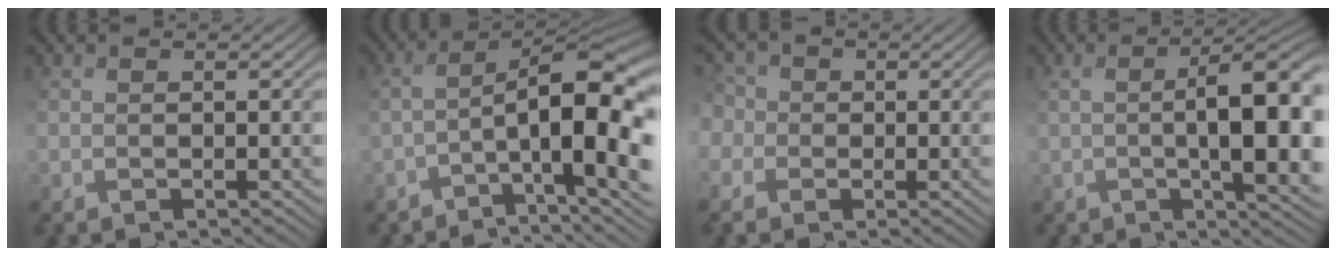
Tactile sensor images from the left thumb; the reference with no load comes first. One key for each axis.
{"total": 12.8, "fx": -4.0, "fy": 4.1, "fz": 11.4, "tx": -0.177, "ty": 0.003, "tz": -0.043}
{"total": 4.6, "fx": -0.4, "fy": 4.4, "fz": 1.4, "tx": -0.077, "ty": 0.009, "tz": -0.008}
{"total": 11.2, "fx": -0.7, "fy": 3.6, "fz": 10.6, "tx": -0.140, "ty": -0.003, "tz": 0.010}